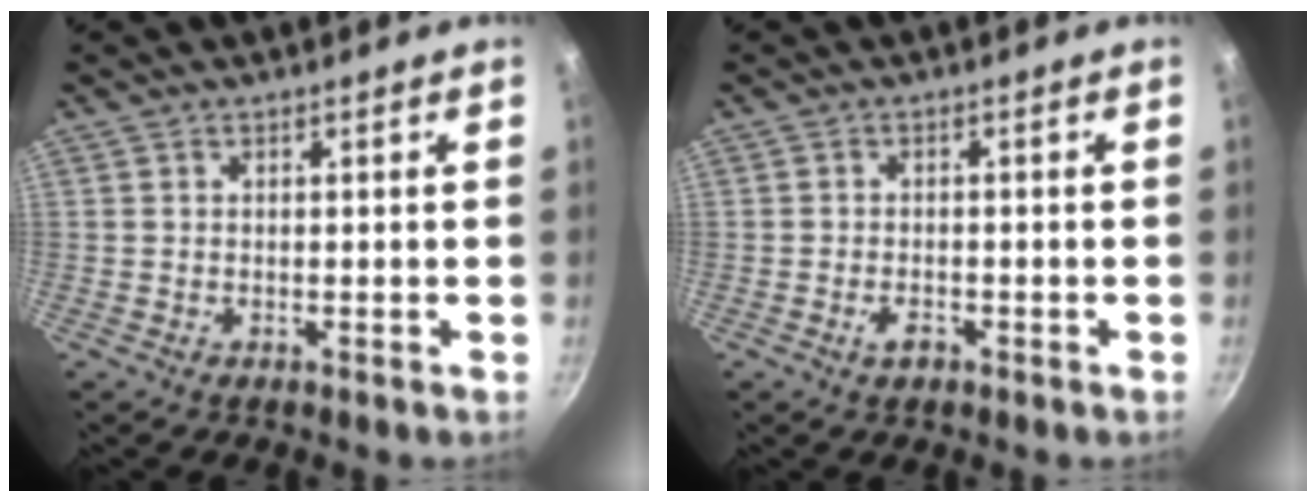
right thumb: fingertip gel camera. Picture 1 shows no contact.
{"total": 2.5, "force": [-1.3, 1.4, 1.6], "torque": [-0.026, 0.011, -0.023]}